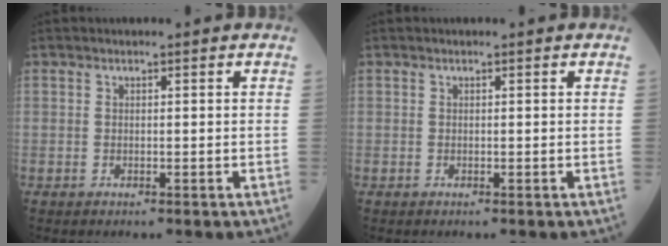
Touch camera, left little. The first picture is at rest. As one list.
[{"total": 0.0}]